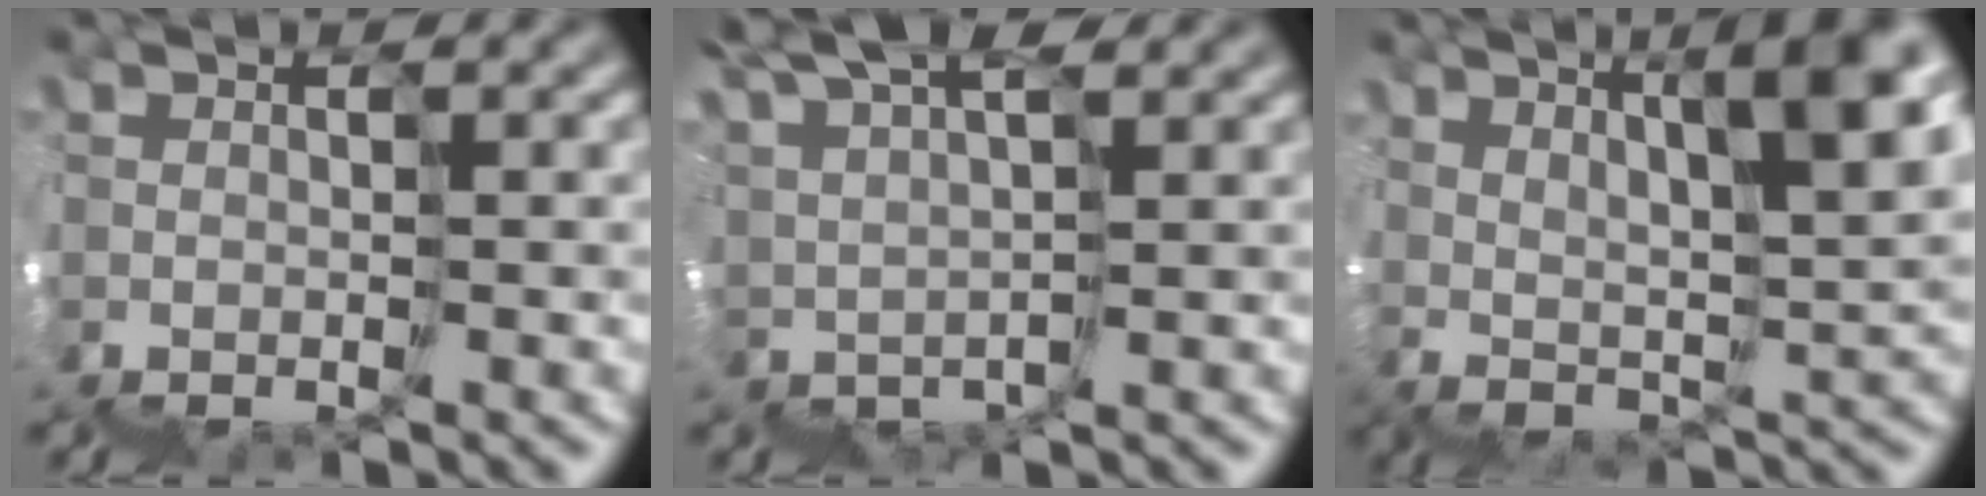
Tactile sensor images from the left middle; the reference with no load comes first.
{"total": 5.3, "force": [5.1, -0.7, -1.0], "torque": [-0.025, 0.032, 0.086]}
{"total": 6.2, "force": [4.9, 0.5, 3.7], "torque": [-0.057, 0.026, 0.081]}